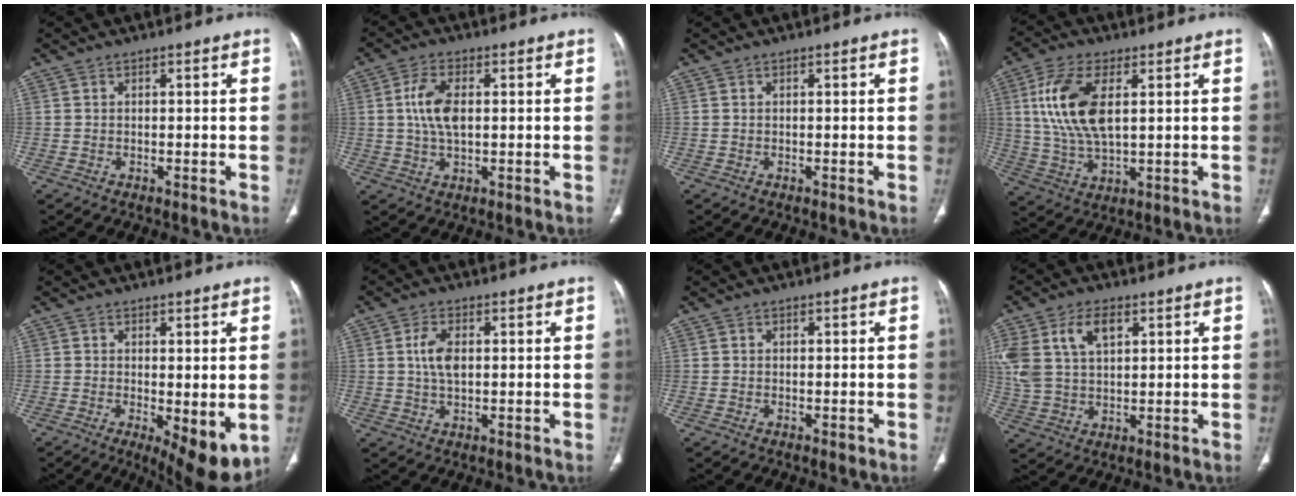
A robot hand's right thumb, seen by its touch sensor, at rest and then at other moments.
{"total": 7.0, "force": [0.9, 3.6, 6.0], "torque": [-0.123, 0.003, 0.016]}
{"total": 0.0}
{"total": 13.3, "force": [3.2, 6.5, 11.2], "torque": [-0.233, -0.007, 0.068]}
{"total": 8.8, "force": [-1.7, 3.3, 8.0], "torque": [-0.115, -0.026, -0.018]}
{"total": 4.8, "force": [0.8, 2.6, 4.0], "torque": [-0.082, 0.000, 0.014]}
{"total": 0.8, "force": [-0.4, 0.5, 0.4], "torque": [-0.006, 0.000, -0.006]}
{"total": 11.5, "force": [4.5, 6.8, 8.1], "torque": [-0.170, 0.001, 0.095]}